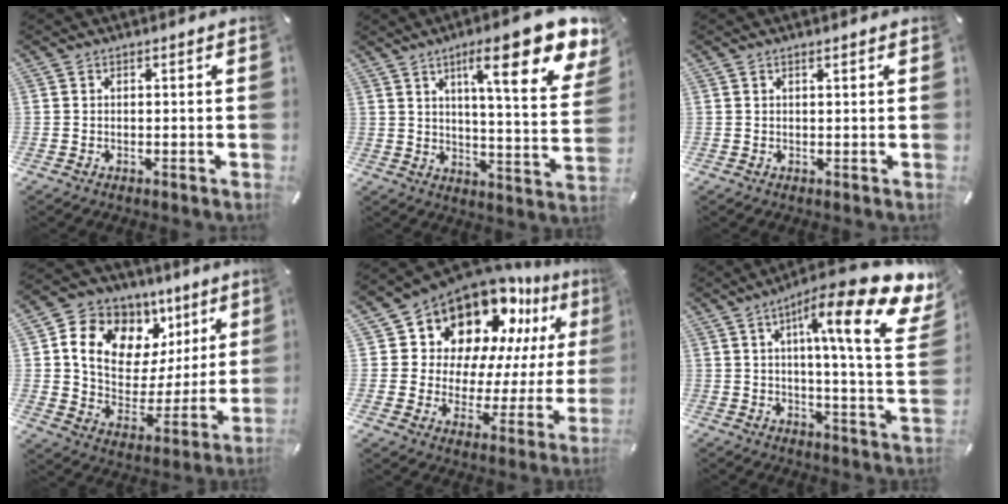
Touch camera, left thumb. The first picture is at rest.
{"total": 19.6, "force": [10.7, 4.5, 15.7], "torque": [-0.229, -0.062, 0.158]}
{"total": 0.7, "force": [0.5, 0.1, 0.6], "torque": [-0.011, 0.000, 0.008]}
{"total": 13.0, "force": [7.2, 9.8, 4.7], "torque": [-0.081, -0.058, 0.130]}
{"total": 15.7, "force": [11.7, 9.3, 4.9], "torque": [-0.091, -0.114, 0.206]}
{"total": 22.8, "force": [10.0, 4.8, 19.9], "torque": [-0.294, -0.062, 0.141]}